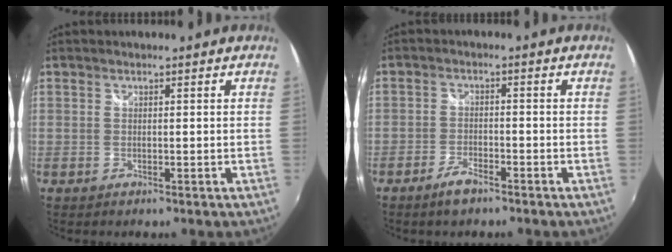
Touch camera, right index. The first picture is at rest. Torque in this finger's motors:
{"motor_torque": [0.18, -0.20, 0.11, 0.01]}